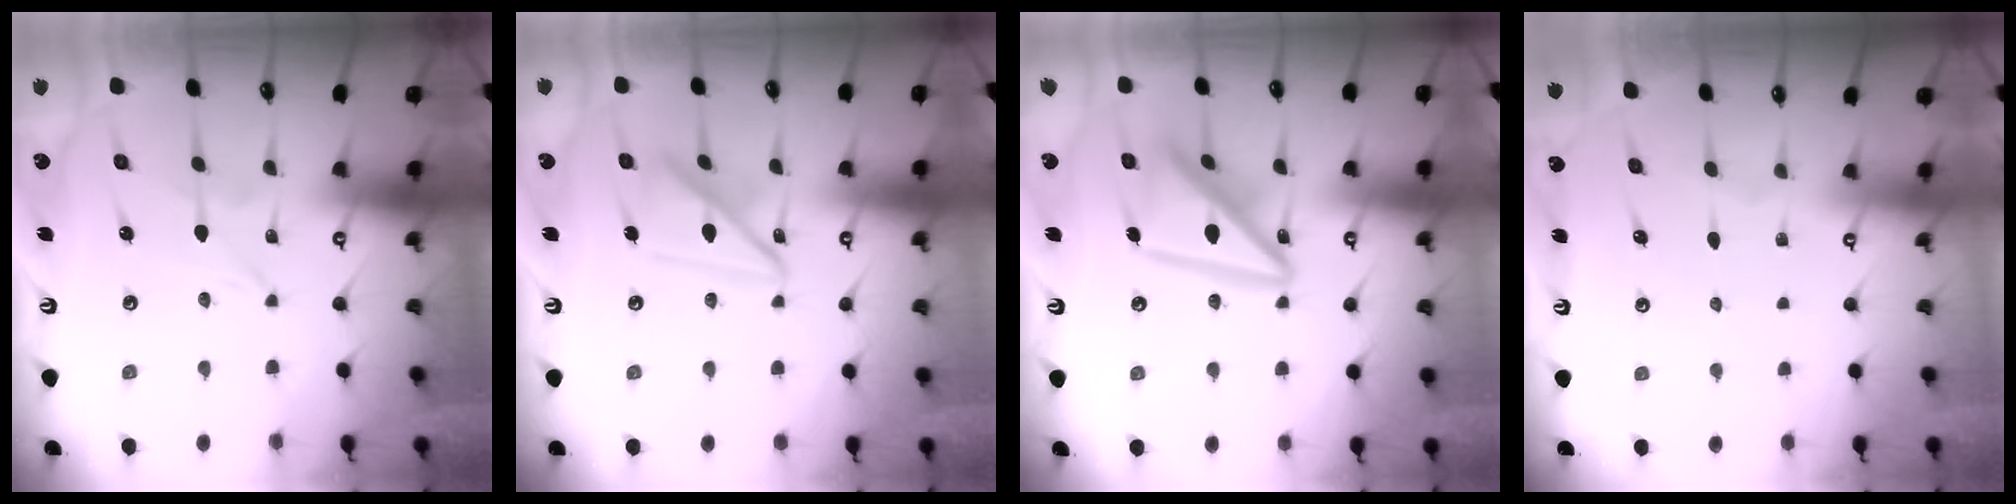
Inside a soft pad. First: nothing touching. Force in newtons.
{"total": 14.5, "press": 14.5, "slide": 1.3}
{"total": 16.7, "press": 16.6, "slide": 1.8}
{"total": 0.0}